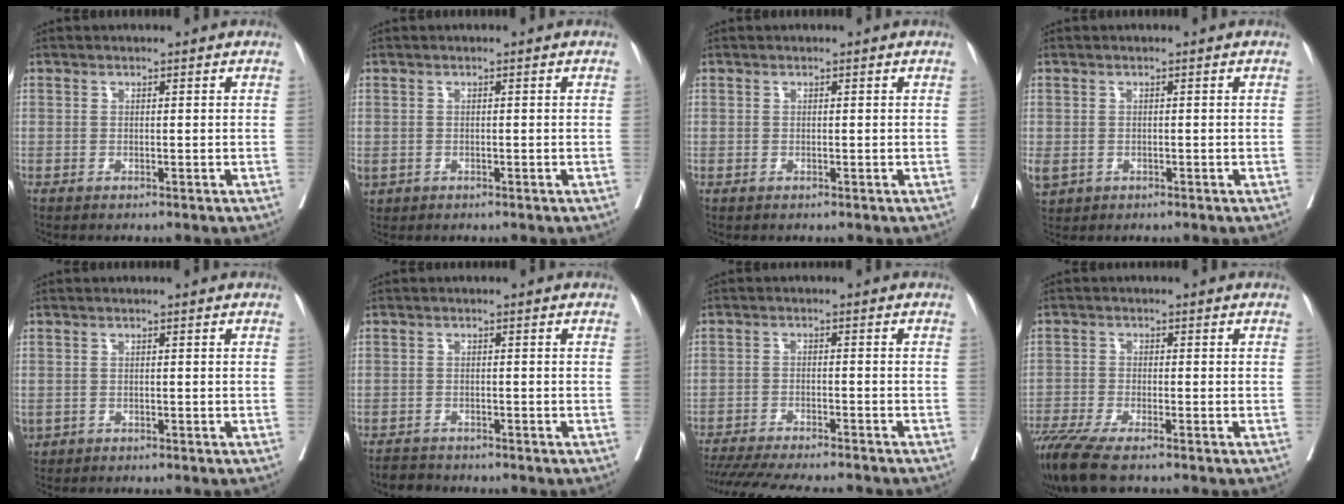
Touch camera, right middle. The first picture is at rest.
{"total": 2.4, "force": [-0.7, 1.8, 1.3], "torque": [-0.039, 0.001, -0.004]}
{"total": 0.5, "force": [0.0, 0.5, 0.0], "torque": [0.009, 0.007, -0.004]}
{"total": 4.1, "force": [-1.5, 3.2, 2.0], "torque": [-0.056, -0.003, -0.016]}
{"total": 2.7, "force": [-0.9, 2.2, 1.3], "torque": [-0.039, -0.001, -0.006]}
{"total": 2.8, "force": [-2.6, 1.0, -0.1], "torque": [-0.003, -0.004, -0.045]}
{"total": 17.0, "force": [-15.2, 2.5, 7.2], "torque": [-0.153, -0.030, -0.215]}
{"total": 8.3, "force": [-6.4, 1.0, 5.2], "torque": [-0.092, -0.019, -0.113]}